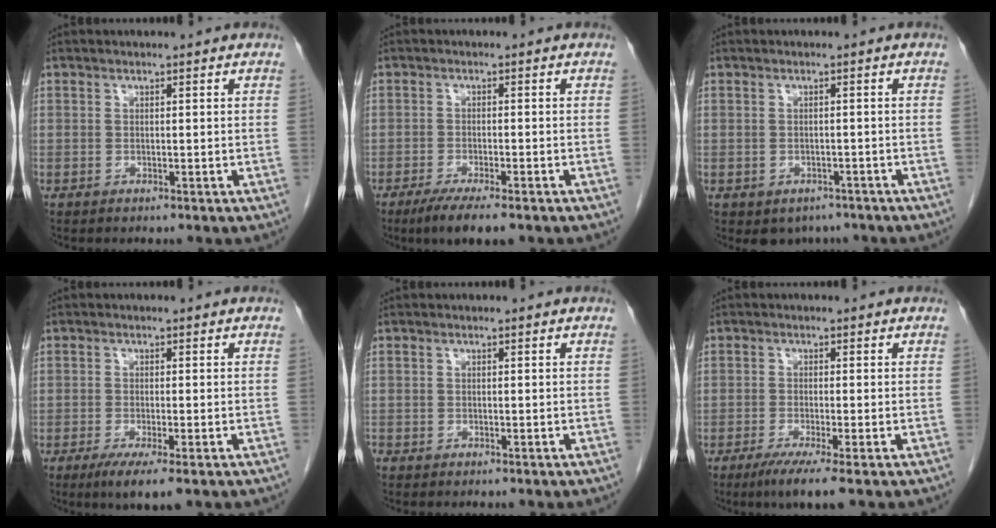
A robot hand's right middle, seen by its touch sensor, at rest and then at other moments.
{"total": 6.4, "force": [-4.5, 1.0, 4.5], "torque": [-0.069, -0.015, -0.068]}
{"total": 3.7, "force": [-2.7, 2.4, 0.8], "torque": [-0.003, 0.005, -0.032]}
{"total": 4.9, "force": [-2.8, 0.5, 4.0], "torque": [-0.067, -0.016, -0.046]}
{"total": 0.0}
{"total": 5.0, "force": [-3.1, -0.3, 3.9], "torque": [-0.065, -0.016, -0.056]}